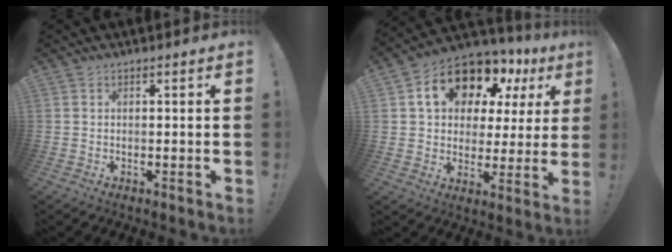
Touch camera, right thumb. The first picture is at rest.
{"total": 16.2, "force": [9.1, 10.0, 8.9], "torque": [-0.138, -0.051, 0.168]}